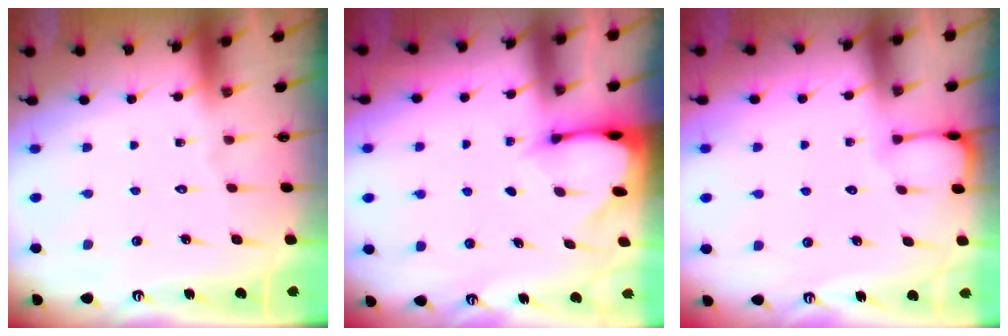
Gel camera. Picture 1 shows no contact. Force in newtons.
{"total": 2.3, "press": 2.3, "slide": 0.1}
{"total": 2.0, "press": 2.0, "slide": 0.3}